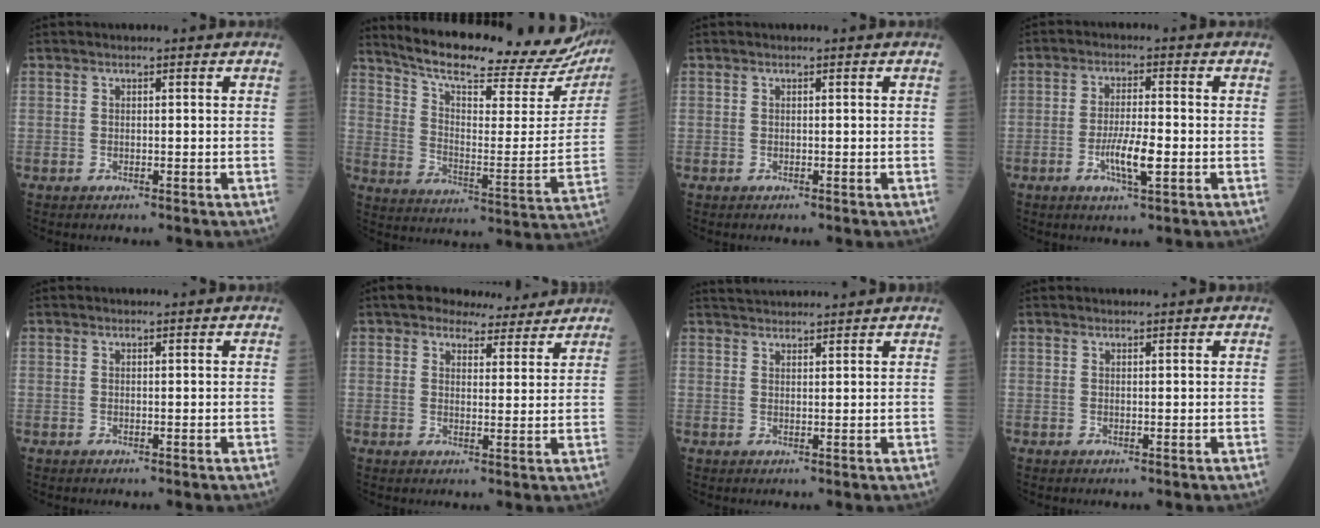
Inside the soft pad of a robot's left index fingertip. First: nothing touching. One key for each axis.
{"total": 27.0, "fx": 24.1, "fy": 4.6, "fz": 11.3, "tx": -0.178, "ty": -0.061, "tz": 0.316}
{"total": 0.0}
{"total": 5.2, "fx": -1.7, "fy": 0.7, "fz": 4.9, "tx": -0.091, "ty": -0.007, "tz": -0.031}
{"total": 0.5, "fx": 0.5, "fy": 0.0, "fz": 0.0, "tx": -0.003, "ty": 0.003, "tz": 0.008}
{"total": 7.5, "fx": 6.8, "fy": 2.6, "fz": 1.9, "tx": -0.012, "ty": 0.008, "tz": 0.082}
{"total": 6.6, "fx": 6.4, "fy": 0.5, "fz": 1.5, "tx": -0.021, "ty": 0.034, "tz": 0.094}
{"total": 1.5, "fx": 1.5, "fy": 0.1, "fz": 0.3, "tx": -0.002, "ty": 0.012, "tz": 0.022}